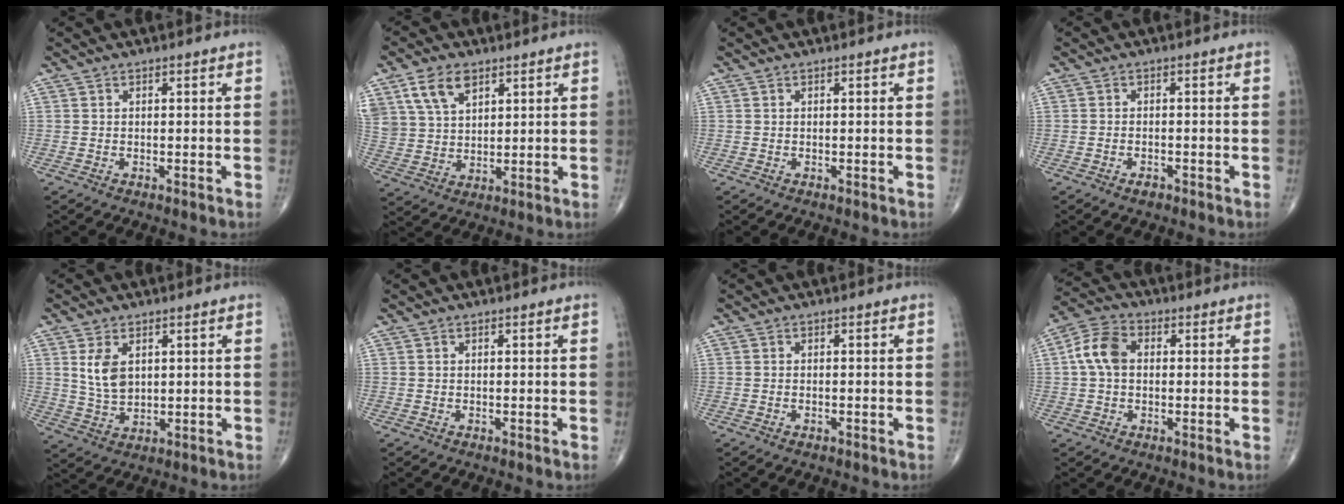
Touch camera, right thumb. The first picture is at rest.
{"total": 9.5, "force": [5.1, 5.8, 5.4], "torque": [-0.092, -0.012, 0.106]}
{"total": 0.0}
{"total": 1.7, "force": [-1.1, 0.8, 0.9], "torque": [-0.017, 0.005, -0.019]}
{"total": 6.7, "force": [2.0, 4.2, 4.9], "torque": [-0.080, -0.010, 0.048]}
{"total": 0.0}
{"total": 0.7, "force": [-0.4, 0.4, 0.5], "torque": [-0.011, 0.006, -0.005]}
{"total": 7.8, "force": [0.7, 5.5, 5.5], "torque": [-0.106, 0.023, 0.005]}